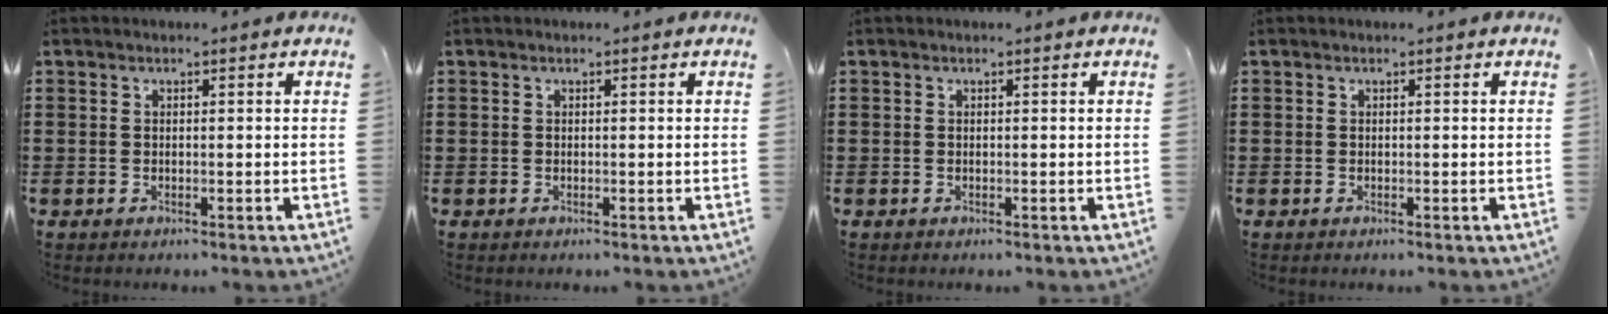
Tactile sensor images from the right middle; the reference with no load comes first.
{"total": 0.0}
{"total": 0.0}
{"total": 0.0}